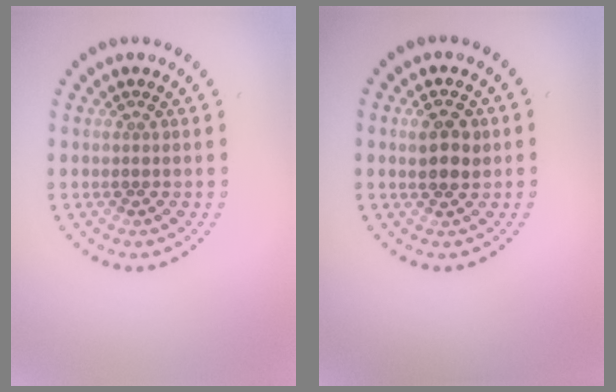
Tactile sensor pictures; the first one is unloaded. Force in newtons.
{"total": 2.7, "press": 2.6, "slide": 0.4}